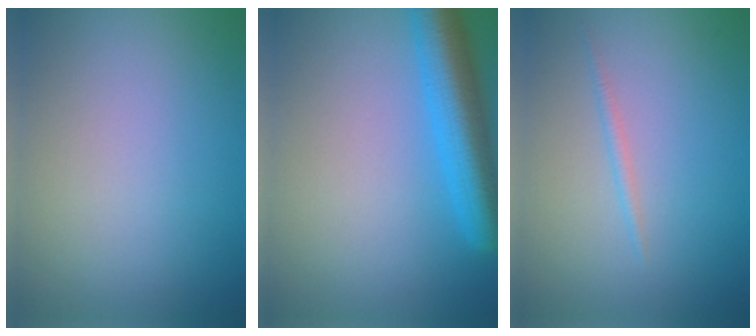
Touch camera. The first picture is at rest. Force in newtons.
{"total": 7.0, "press": 7.0, "slide": 0.3}
{"total": 0.8, "press": 0.8, "slide": 0.0}